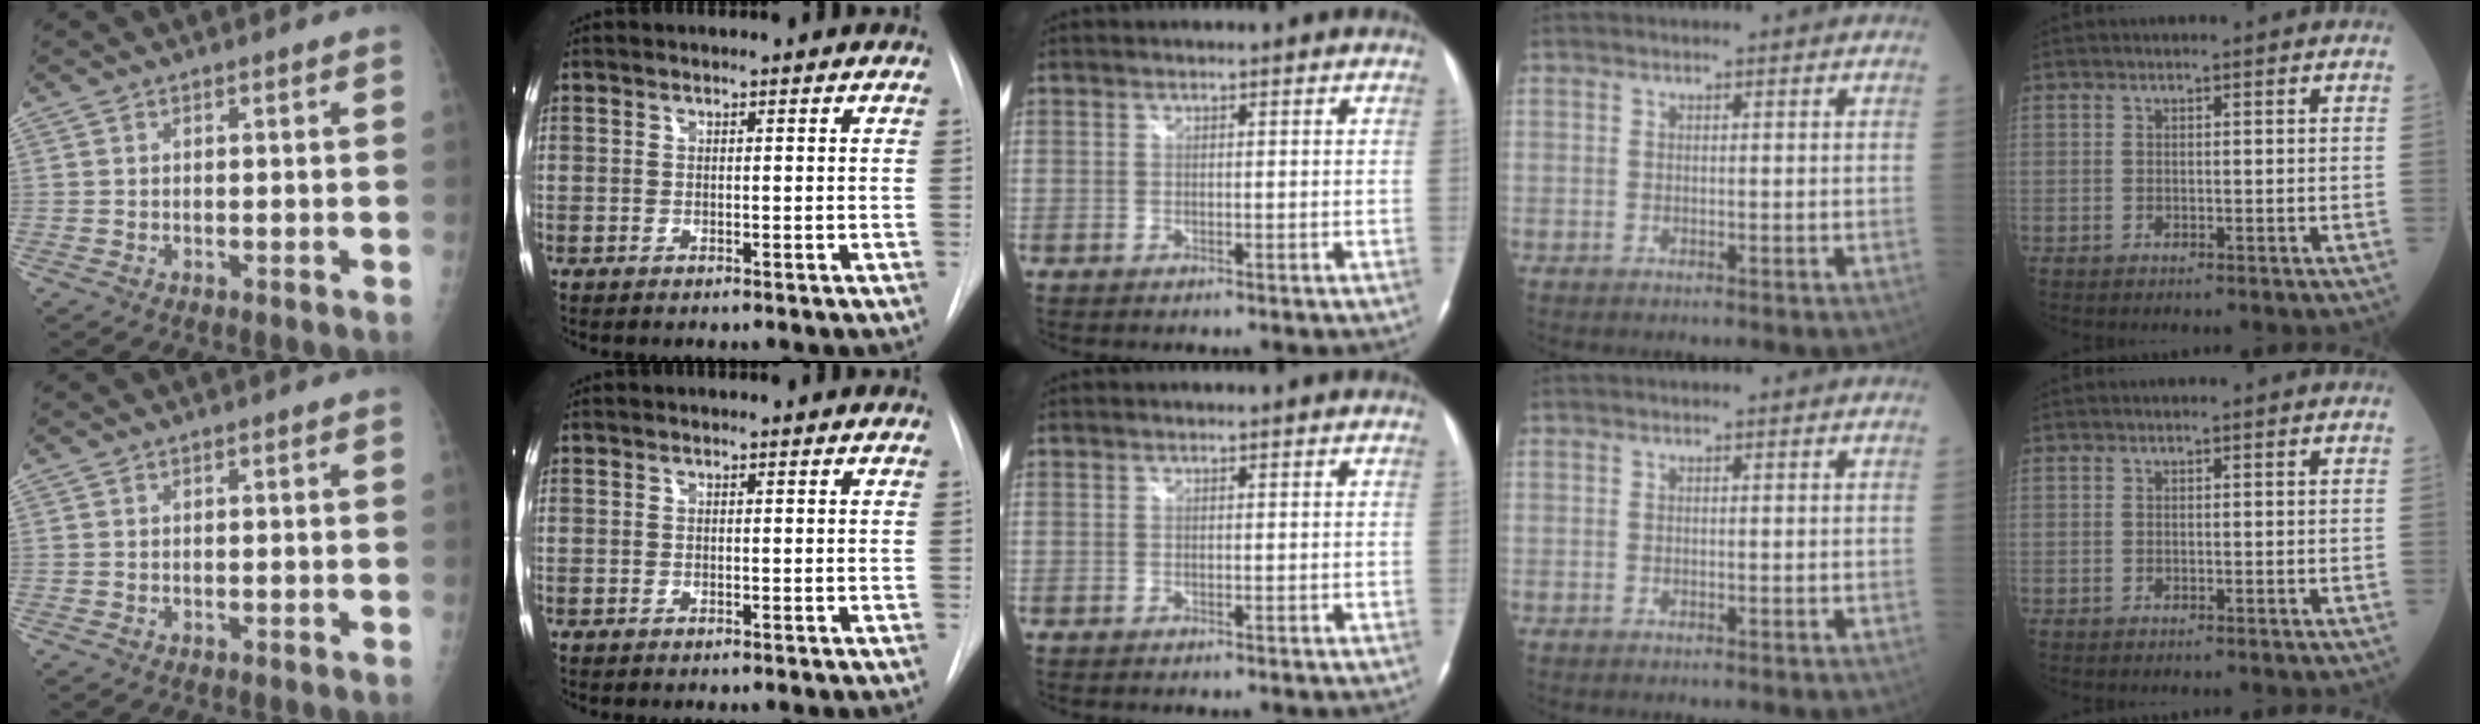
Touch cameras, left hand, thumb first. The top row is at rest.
{}